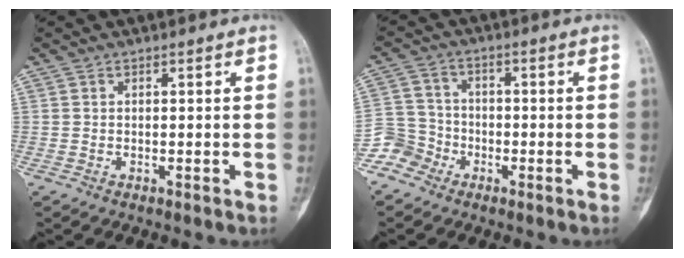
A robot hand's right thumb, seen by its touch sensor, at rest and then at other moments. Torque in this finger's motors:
{"motor_torque": [0.71, -0.09, 0.26, -0.24, 0.02]}